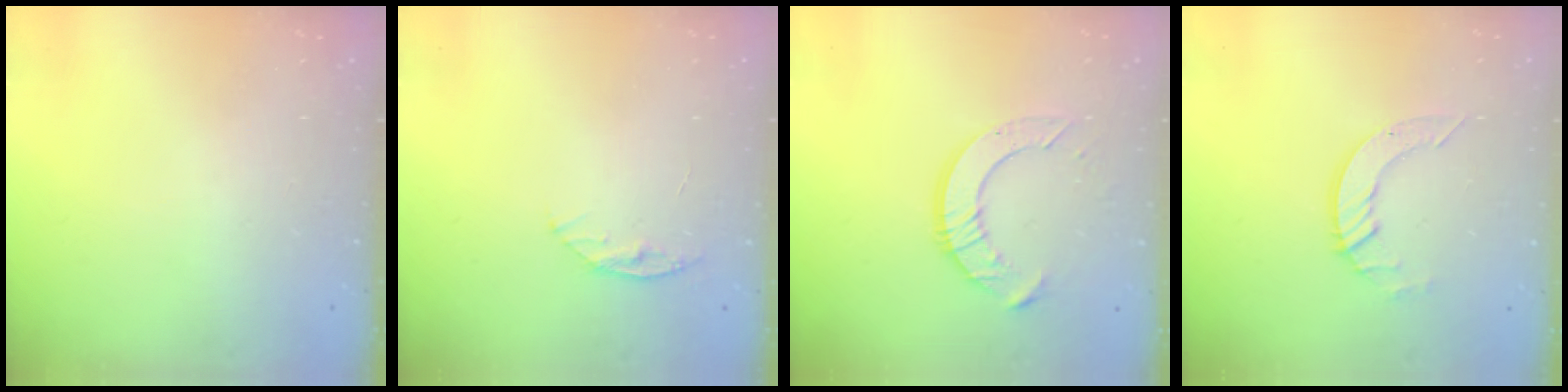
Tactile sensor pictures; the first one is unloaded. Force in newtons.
{"total": 5.1, "press": 5.1, "slide": 0.5}
{"total": 9.6, "press": 9.6, "slide": 1.0}
{"total": 6.1, "press": 6.1, "slide": 0.5}